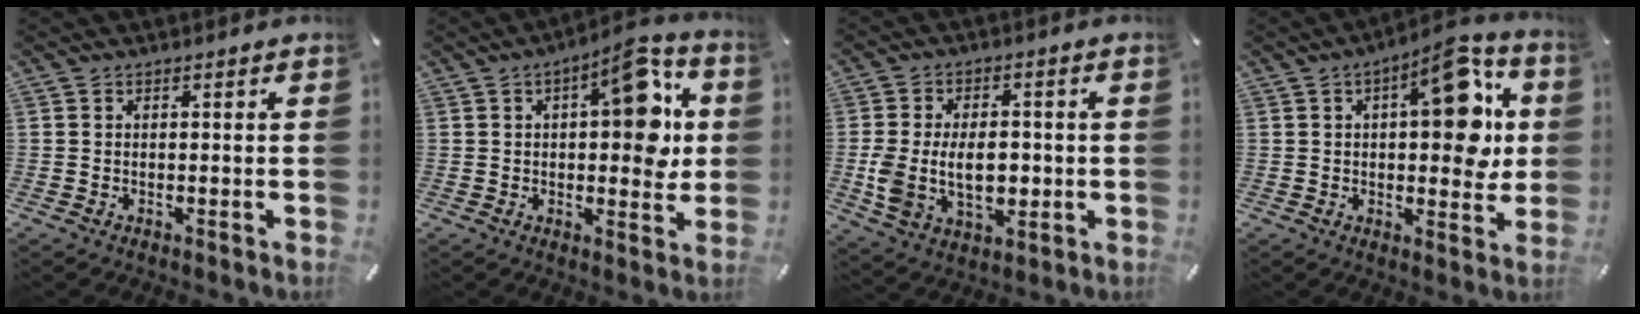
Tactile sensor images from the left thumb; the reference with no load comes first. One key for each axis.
{"total": 14.1, "fx": 3.5, "fy": 6.3, "fz": 12.1, "tx": -0.147, "ty": -0.017, "tz": 0.053}
{"total": 12.2, "fx": -1.0, "fy": 8.2, "fz": 8.9, "tx": -0.169, "ty": -0.001, "tz": -0.016}
{"total": 15.7, "fx": 4.1, "fy": 7.0, "fz": 13.5, "tx": -0.172, "ty": -0.017, "tz": 0.064}